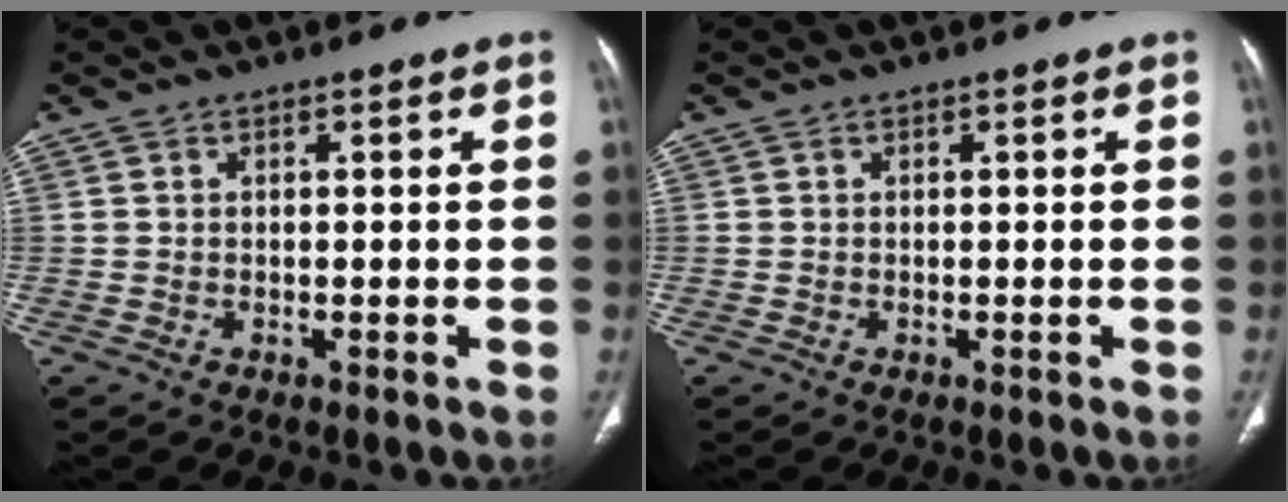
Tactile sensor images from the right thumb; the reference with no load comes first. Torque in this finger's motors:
{"motor_torque": [0.00, 0.00, 0.15, -0.15, 0.00]}